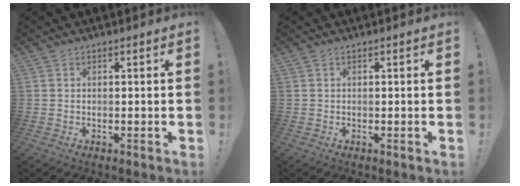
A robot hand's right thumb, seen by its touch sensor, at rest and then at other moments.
{"total": 0.0}